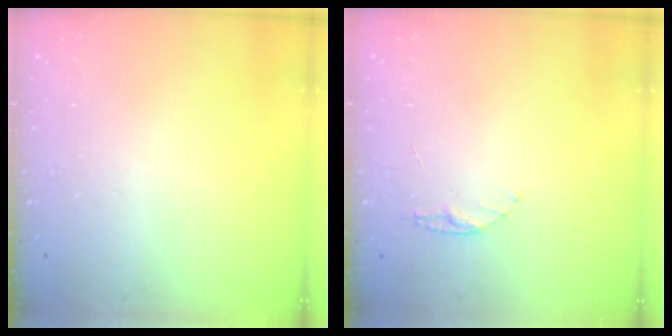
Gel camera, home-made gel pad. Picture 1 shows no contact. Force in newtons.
{"total": 4.5, "press": 4.4, "slide": 0.4}